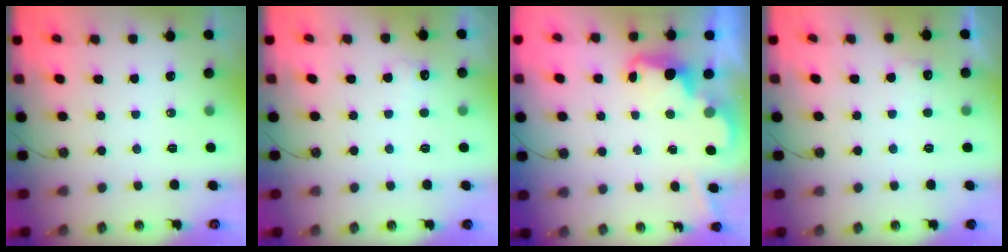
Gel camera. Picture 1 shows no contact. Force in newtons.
{"total": 4.9, "press": 4.7, "slide": 1.2}
{"total": 2.4, "press": 2.3, "slide": 0.5}
{"total": 5.3, "press": 5.3, "slide": 0.8}